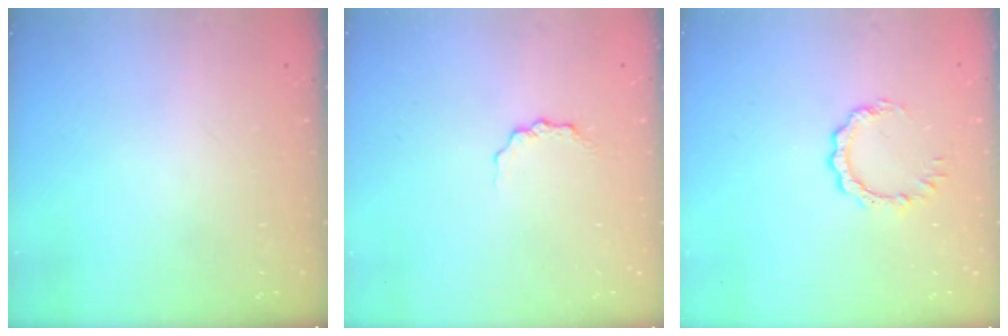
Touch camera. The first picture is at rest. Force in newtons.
{"total": 3.6, "press": 3.5, "slide": 0.5}
{"total": 4.9, "press": 4.8, "slide": 0.3}